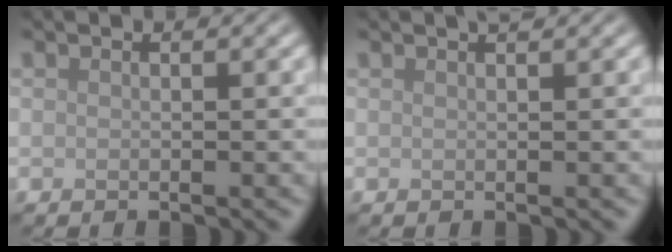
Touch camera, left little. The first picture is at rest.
{"total": 0.8, "force": [0.6, 0.2, 0.5], "torque": [-0.002, 0.002, 0.008]}